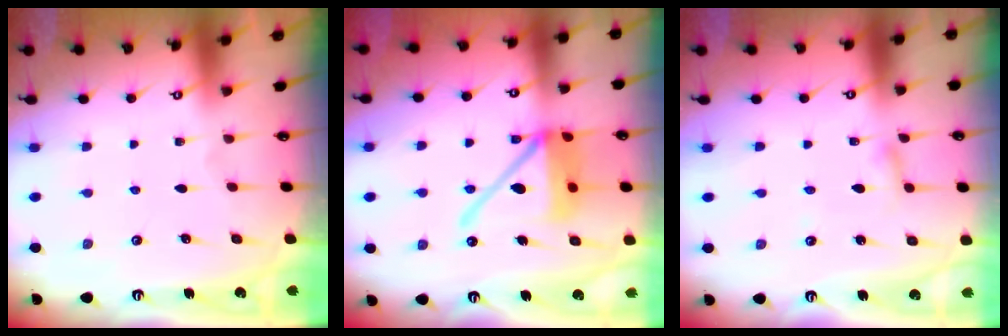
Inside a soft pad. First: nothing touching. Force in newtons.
{"total": 15.6, "press": 15.5, "slide": 2.0}
{"total": 2.6, "press": 2.6, "slide": 0.2}